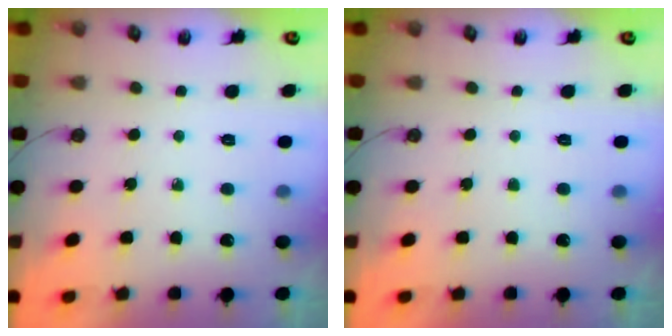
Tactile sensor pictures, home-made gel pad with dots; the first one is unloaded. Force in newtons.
{"total": 0.0}